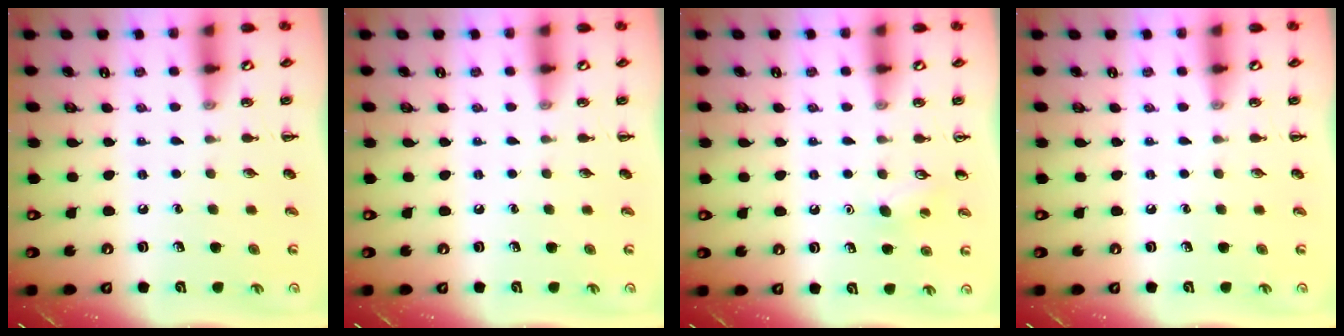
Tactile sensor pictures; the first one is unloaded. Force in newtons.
{"total": 0.0}
{"total": 6.6, "press": 6.3, "slide": 1.8}
{"total": 0.0}